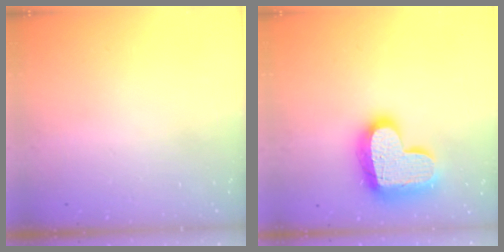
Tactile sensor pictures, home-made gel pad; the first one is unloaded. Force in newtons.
{"total": 19.8, "press": 19.8, "slide": 1.5}